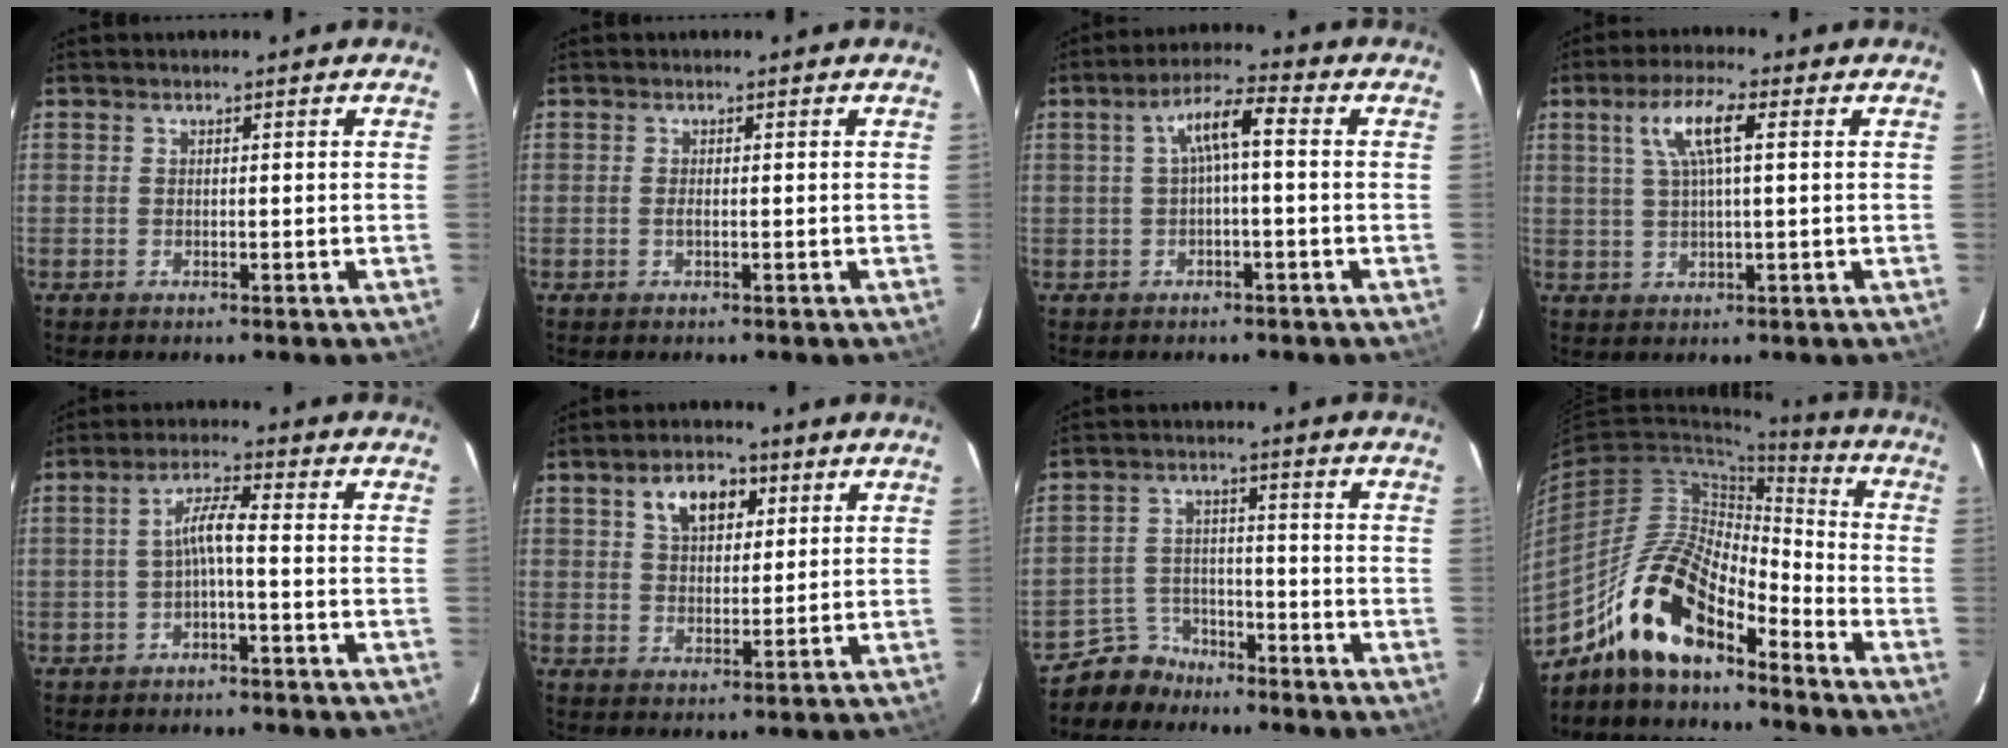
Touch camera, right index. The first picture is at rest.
{"total": 0.7, "force": [-0.2, 0.1, 0.7], "torque": [-0.013, -0.002, -0.004]}
{"total": 5.7, "force": [0.1, 1.1, 5.6], "torque": [-0.108, 0.017, 0.006]}
{"total": 7.2, "force": [2.3, 1.5, 6.6], "torque": [-0.127, 0.010, 0.045]}
{"total": 3.9, "force": [-1.4, 0.1, 3.7], "torque": [-0.078, 0.011, -0.026]}
{"total": 7.6, "force": [3.4, 4.5, 5.0], "torque": [-0.082, 0.021, 0.061]}
{"total": 6.5, "force": [-5.4, 3.7, -0.3], "torque": [-0.010, 0.022, -0.095]}
{"total": 15.4, "force": [-11.4, 5.1, 9.0], "torque": [-0.174, 0.011, -0.219]}